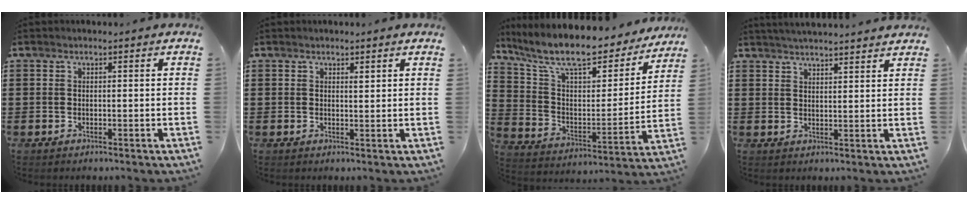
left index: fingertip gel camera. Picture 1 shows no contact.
{"total": 1.2, "force": [1.0, 0.2, 0.6], "torque": [-0.005, -0.003, 0.017]}
{"total": 11.4, "force": [9.5, 2.4, 5.8], "torque": [-0.144, -0.062, 0.162]}
{"total": 3.0, "force": [2.9, -0.4, 0.3], "torque": [-0.013, -0.011, 0.054]}